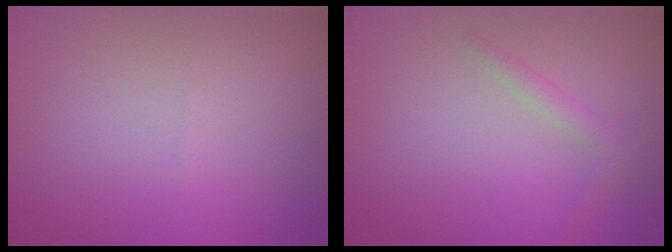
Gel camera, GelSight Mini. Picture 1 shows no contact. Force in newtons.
{"total": 1.3, "press": 1.3, "slide": 0.0}